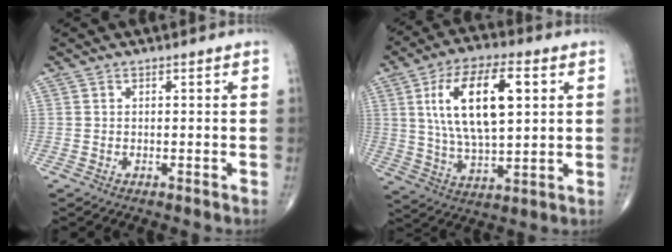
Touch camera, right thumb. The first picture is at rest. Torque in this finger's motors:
{"motor_torque": [0.39, 3.45, 1.68, 0.67, 0.47]}